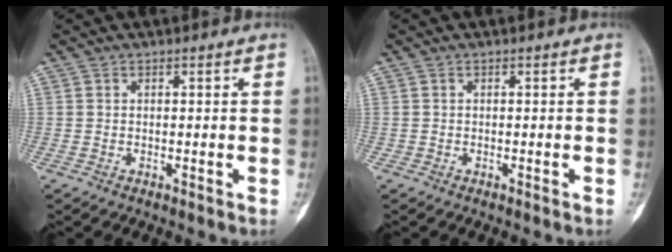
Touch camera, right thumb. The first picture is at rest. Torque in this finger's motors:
{"motor_torque": [0.17, 0.14, -0.05, -0.35, 0.11]}